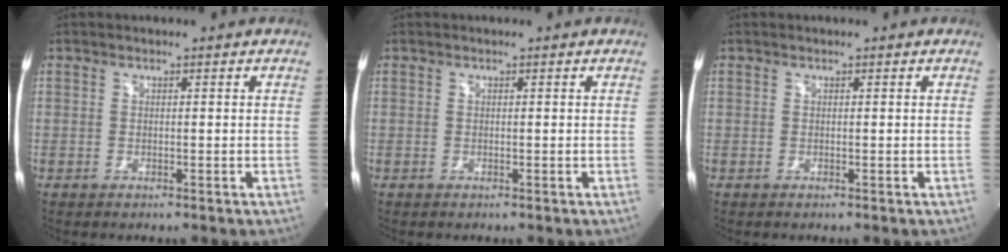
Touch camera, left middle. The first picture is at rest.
{"total": 0.0}
{"total": 0.0}